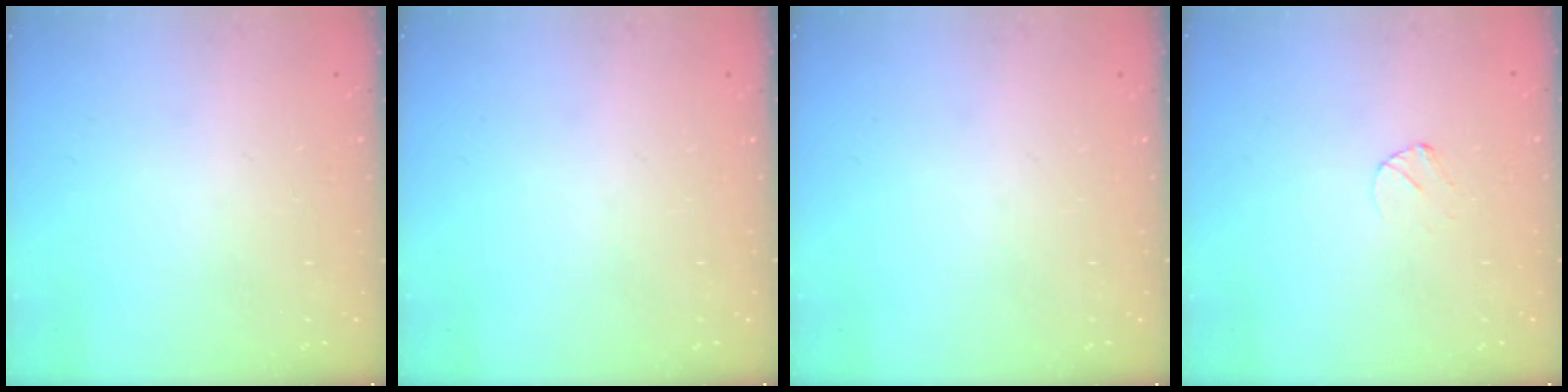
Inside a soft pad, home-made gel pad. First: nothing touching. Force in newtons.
{"total": 0.0}
{"total": 0.0}
{"total": 3.0, "press": 3.0, "slide": 0.3}